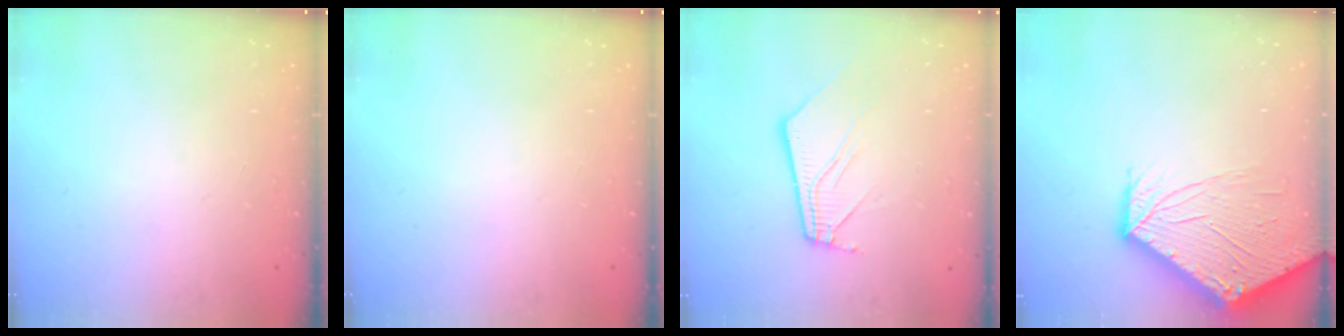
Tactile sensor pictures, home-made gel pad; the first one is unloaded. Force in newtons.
{"total": 0.0}
{"total": 10.2, "press": 10.1, "slide": 1.2}
{"total": 11.1, "press": 11.0, "slide": 1.3}